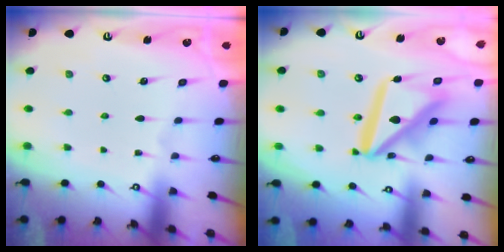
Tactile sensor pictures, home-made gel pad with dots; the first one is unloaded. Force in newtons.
{"total": 17.9, "press": 17.8, "slide": 2.2}